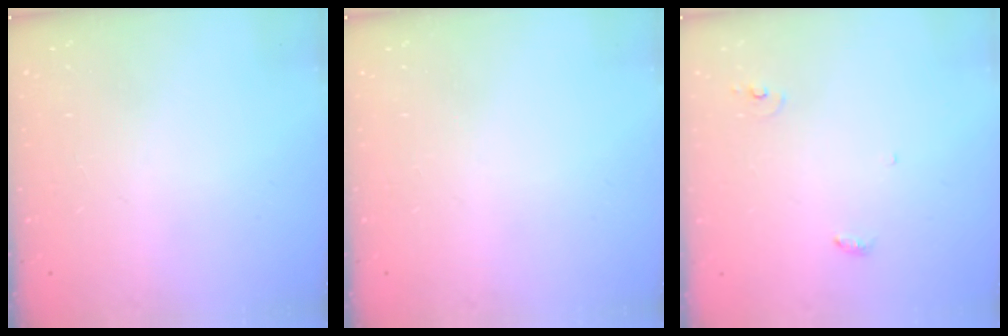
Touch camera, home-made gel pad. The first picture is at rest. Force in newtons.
{"total": 0.0}
{"total": 3.6, "press": 3.6, "slide": 0.2}